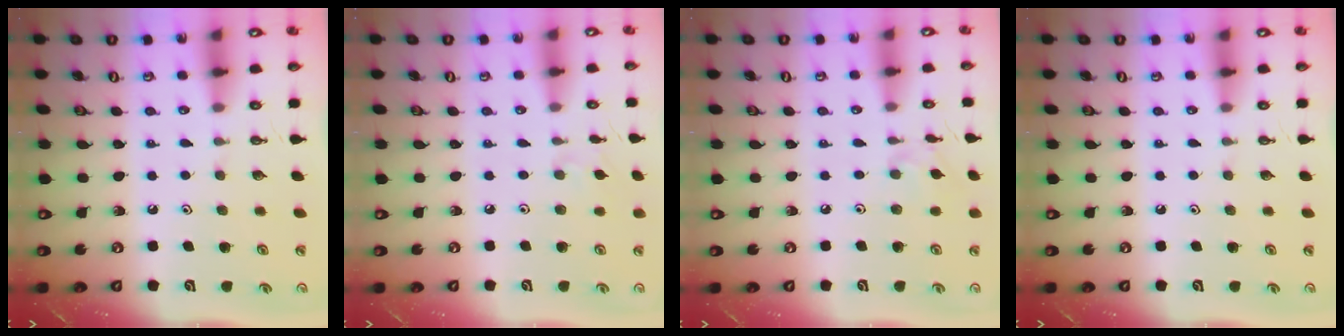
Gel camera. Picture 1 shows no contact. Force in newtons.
{"total": 2.4, "press": 2.4, "slide": 0.6}
{"total": 3.2, "press": 3.2, "slide": 0.2}
{"total": 0.0}